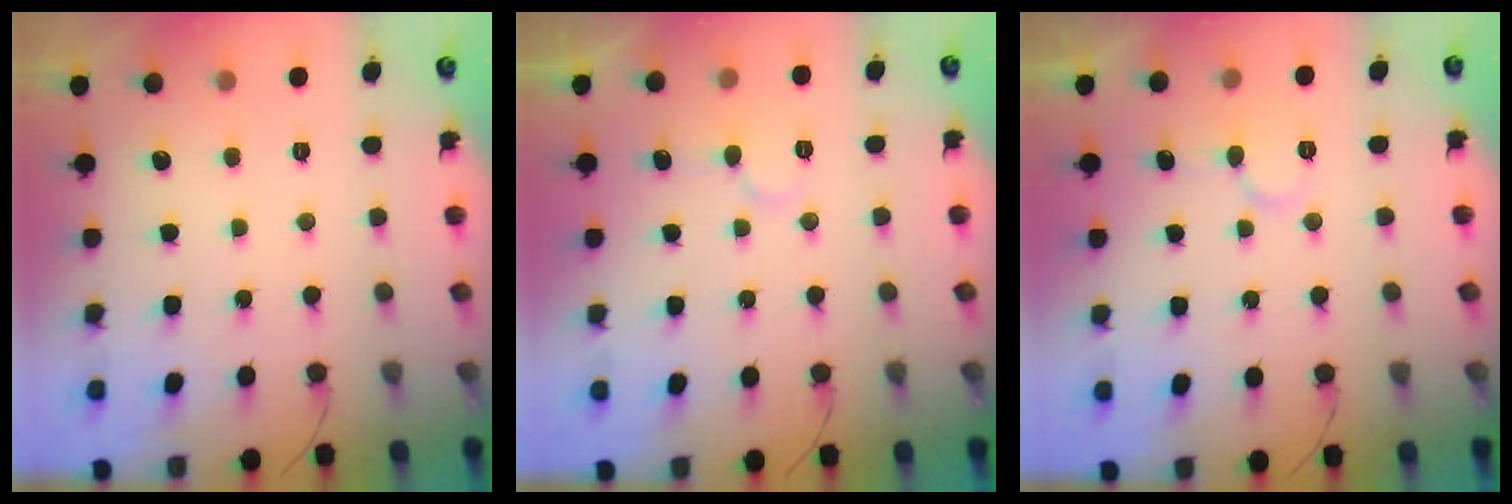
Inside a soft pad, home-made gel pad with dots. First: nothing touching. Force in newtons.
{"total": 5.8, "press": 5.8, "slide": 0.5}
{"total": 6.7, "press": 6.7, "slide": 0.1}